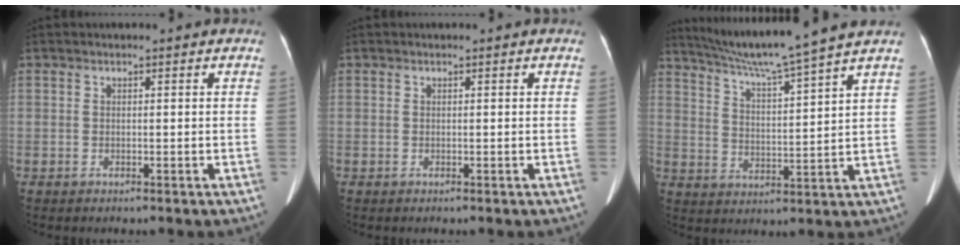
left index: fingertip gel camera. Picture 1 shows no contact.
{"total": 0.0}
{"total": 13.2, "force": [11.4, -2.3, 6.3], "torque": [-0.111, -0.002, 0.182]}